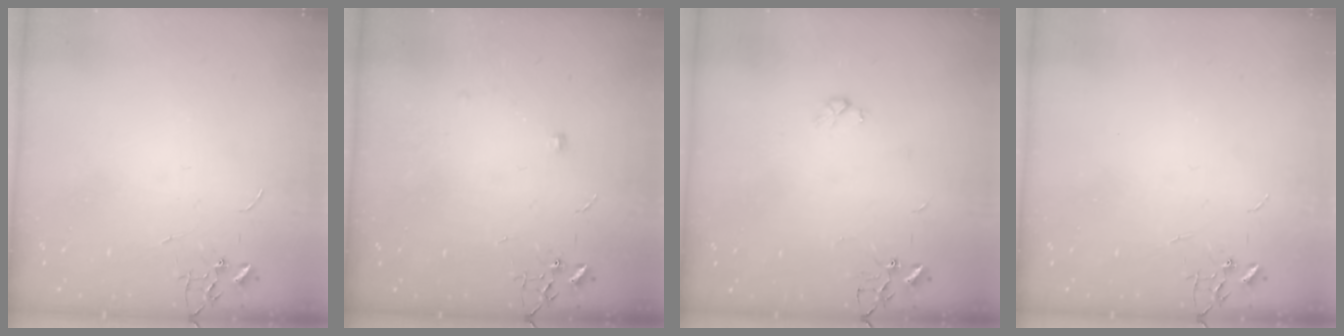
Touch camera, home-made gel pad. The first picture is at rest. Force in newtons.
{"total": 3.7, "press": 3.6, "slide": 0.6}
{"total": 3.7, "press": 3.6, "slide": 0.9}
{"total": 0.0}